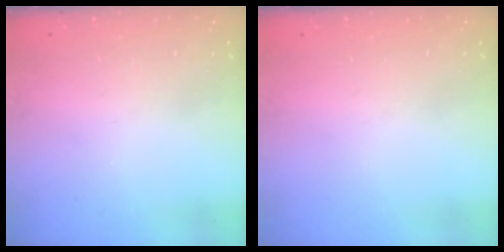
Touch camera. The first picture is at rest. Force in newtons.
{"total": 0.0}